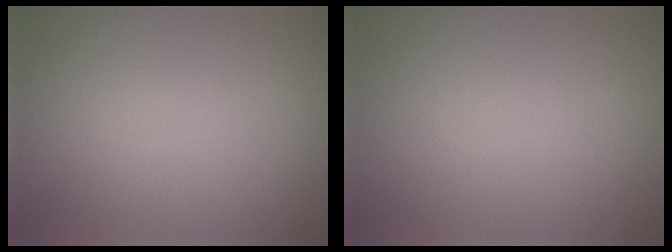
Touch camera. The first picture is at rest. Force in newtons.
{"total": 0.0}